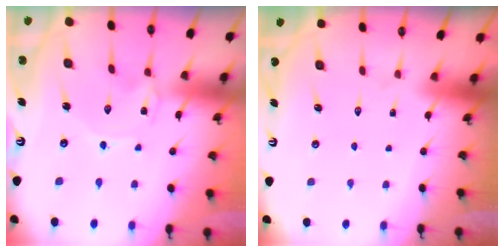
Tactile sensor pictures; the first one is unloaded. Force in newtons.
{"total": 1.6, "press": 1.6, "slide": 0.1}